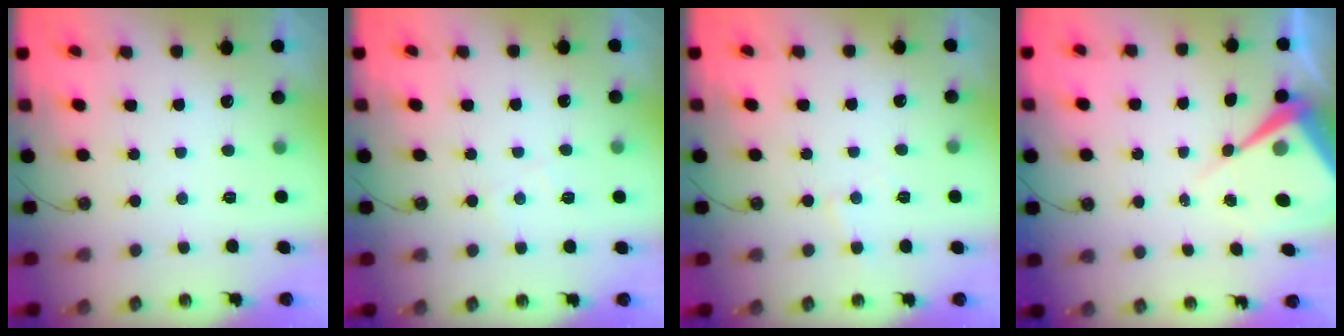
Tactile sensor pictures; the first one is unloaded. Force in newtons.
{"total": 4.5, "press": 4.4, "slide": 0.7}
{"total": 4.0, "press": 3.9, "slide": 0.6}
{"total": 8.7, "press": 8.7, "slide": 0.7}